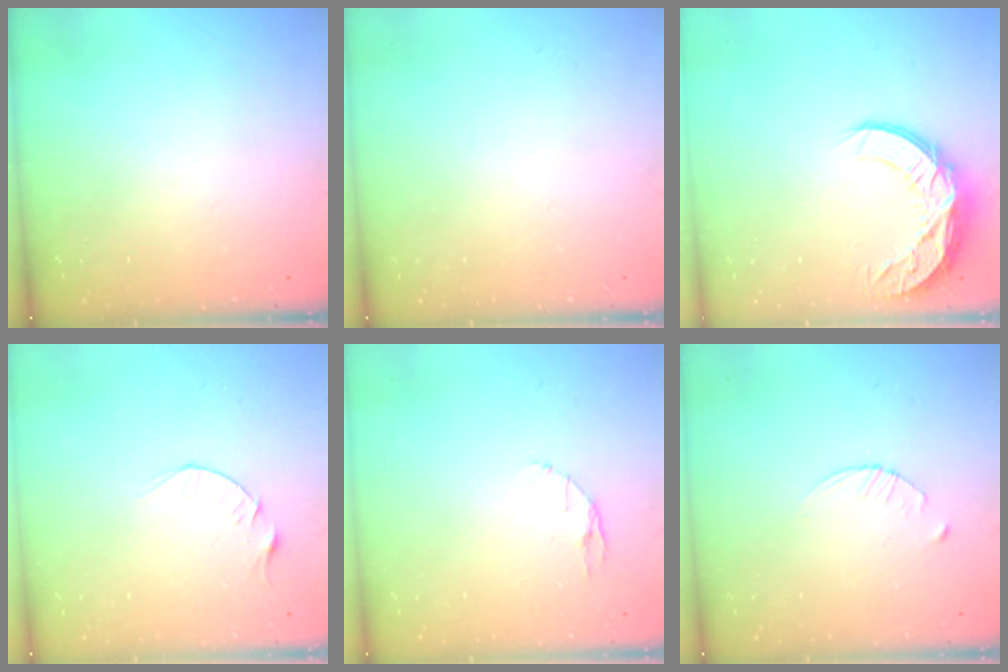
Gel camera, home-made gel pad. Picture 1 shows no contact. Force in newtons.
{"total": 0.0}
{"total": 11.3, "press": 11.3, "slide": 0.7}
{"total": 3.9, "press": 3.9, "slide": 0.5}
{"total": 2.9, "press": 2.9, "slide": 0.4}
{"total": 2.9, "press": 2.9, "slide": 0.4}